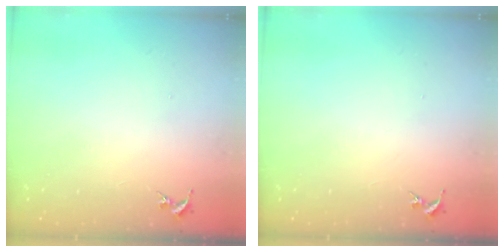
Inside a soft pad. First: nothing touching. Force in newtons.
{"total": 0.0}